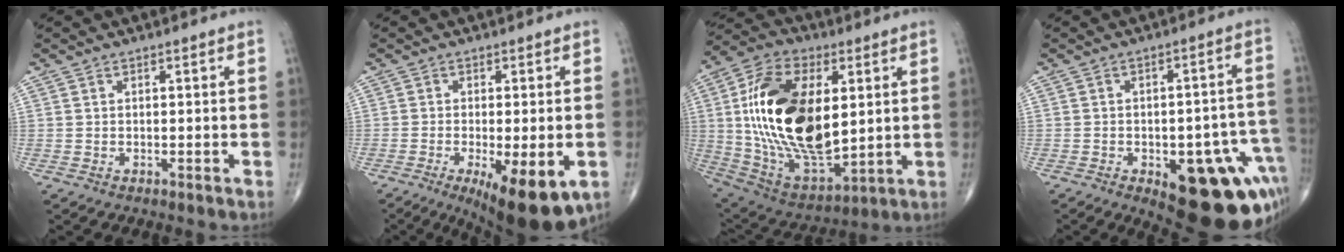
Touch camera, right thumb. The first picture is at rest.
{"total": 13.4, "force": [-5.3, 4.3, 11.5], "torque": [-0.151, -0.014, -0.071]}
{"total": 26.7, "force": [3.6, 14.3, 22.3], "torque": [-0.407, -0.018, 0.072]}
{"total": 20.3, "force": [-8.0, 8.9, 16.4], "torque": [-0.132, 0.037, -0.084]}